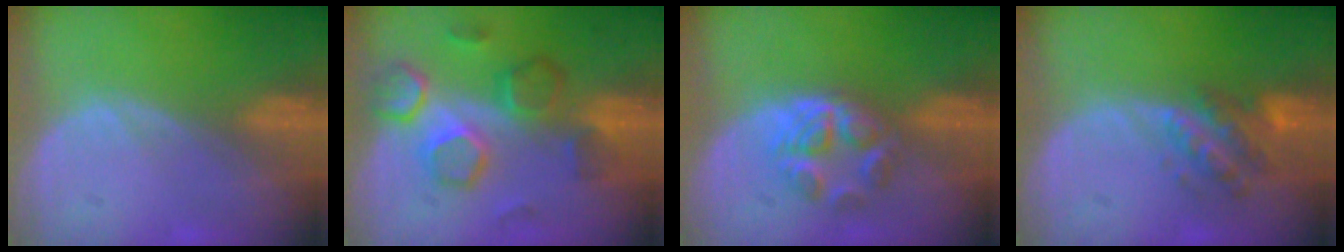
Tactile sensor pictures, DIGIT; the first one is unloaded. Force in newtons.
{"total": 8.4, "press": 8.3, "slide": 1.4}
{"total": 6.1, "press": 5.1, "slide": 3.3}
{"total": 5.9, "press": 5.6, "slide": 1.8}